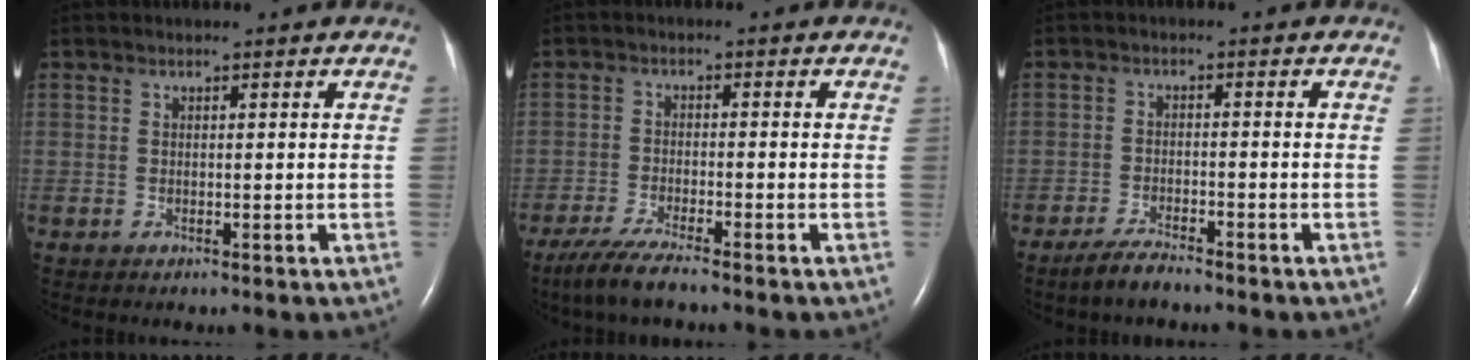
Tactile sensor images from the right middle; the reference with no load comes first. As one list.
[{"total": 5.5, "force": [-4.4, -0.1, 3.4], "torque": [-0.069, -0.019, -0.084]}, {"total": 3.6, "force": [-3.1, 0.2, 1.8], "torque": [-0.047, -0.011, -0.060]}]